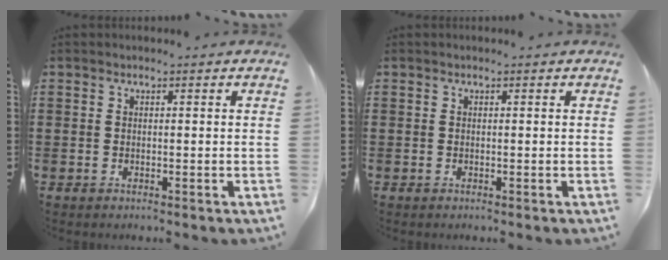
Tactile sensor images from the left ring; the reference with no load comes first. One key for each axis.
{"total": 0.0}